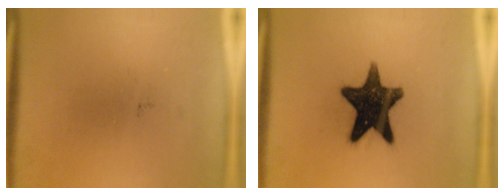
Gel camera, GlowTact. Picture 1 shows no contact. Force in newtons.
{"total": 15.4}